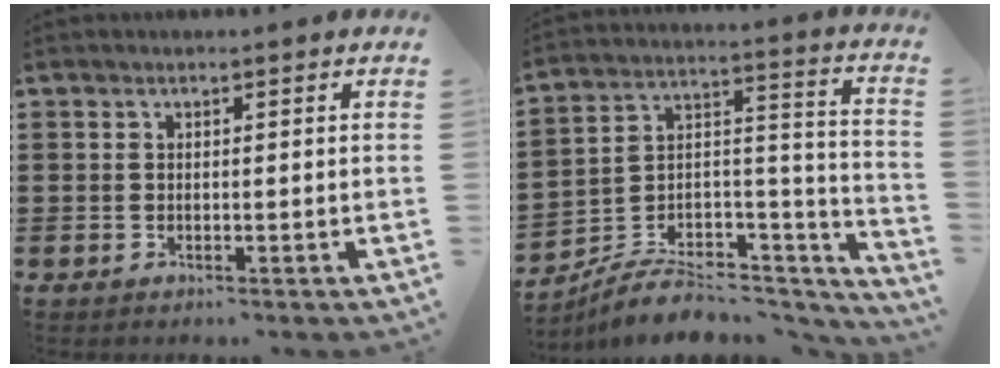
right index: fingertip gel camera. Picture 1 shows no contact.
{"total": 6.6, "force": [-5.0, 3.6, 2.4], "torque": [-0.040, 0.012, -0.093]}